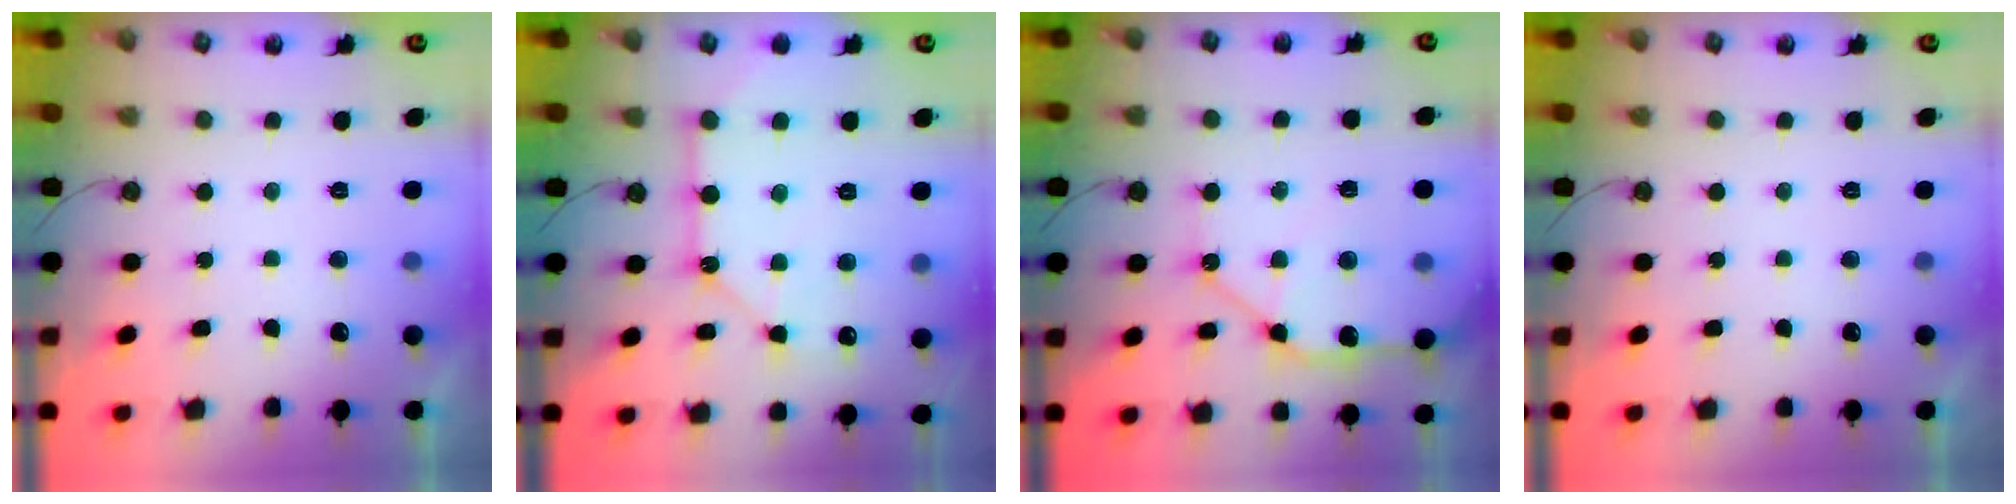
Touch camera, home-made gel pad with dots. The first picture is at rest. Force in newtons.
{"total": 12.0, "press": 11.9, "slide": 1.1}
{"total": 15.9, "press": 15.7, "slide": 2.4}
{"total": 0.0}